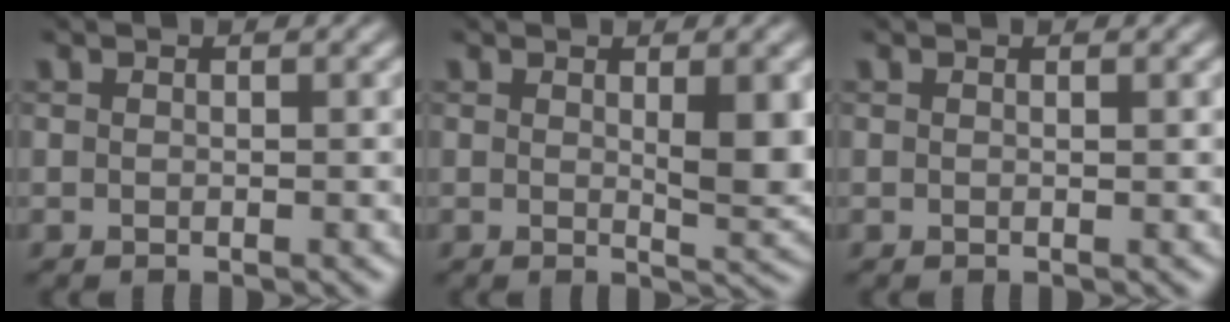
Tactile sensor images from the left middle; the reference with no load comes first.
{"total": 3.9, "force": [0.6, 1.0, 3.7], "torque": [-0.054, -0.005, 0.012]}
{"total": 0.0}